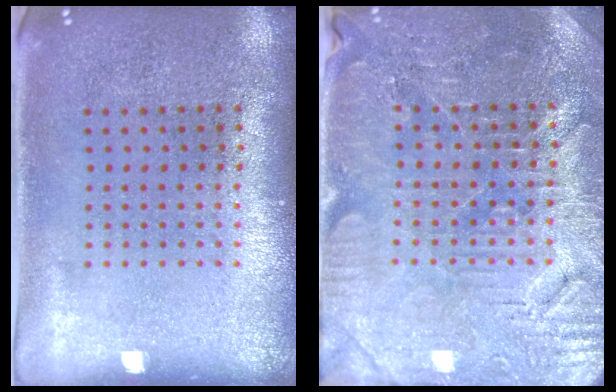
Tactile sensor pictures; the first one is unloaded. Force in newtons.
{"total": 3.8, "press": 3.7, "slide": 0.7}